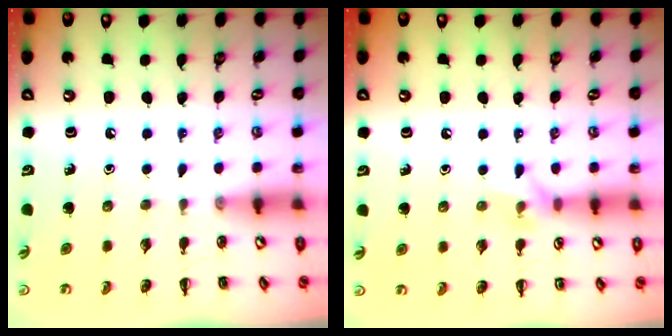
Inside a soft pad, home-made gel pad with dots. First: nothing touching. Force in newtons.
{"total": 6.8, "press": 6.7, "slide": 1.3}